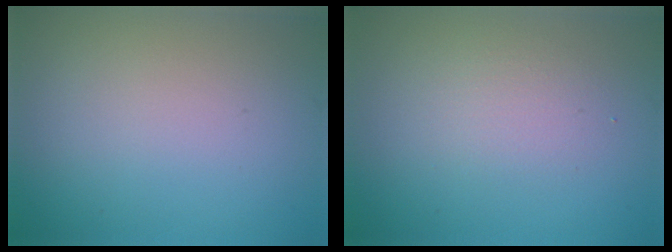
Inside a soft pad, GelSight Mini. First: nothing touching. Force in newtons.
{"total": 1.9, "press": 1.9, "slide": 0.1}